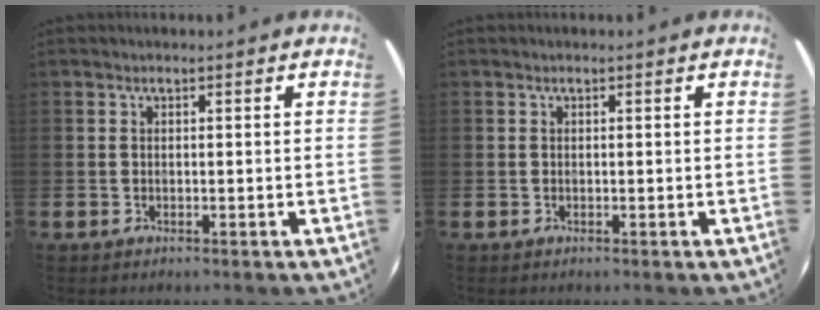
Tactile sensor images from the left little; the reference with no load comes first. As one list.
[{"total": 0.0}]